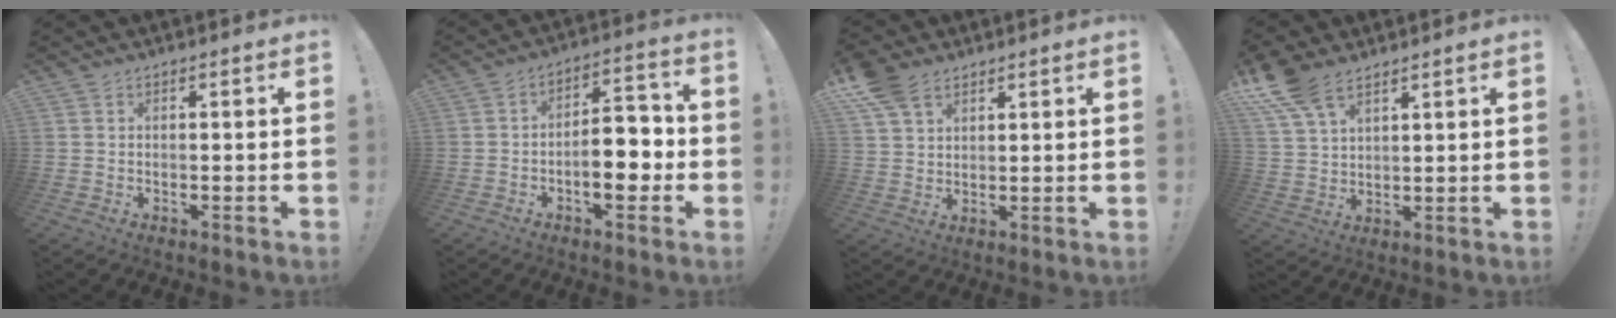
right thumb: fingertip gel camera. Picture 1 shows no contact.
{"total": 11.6, "force": [-3.1, 6.0, 9.5], "torque": [-0.131, 0.024, -0.054]}
{"total": 8.5, "force": [5.6, 4.9, 4.0], "torque": [-0.073, -0.021, 0.112]}
{"total": 10.4, "force": [7.4, 4.8, 5.4], "torque": [-0.111, -0.030, 0.146]}